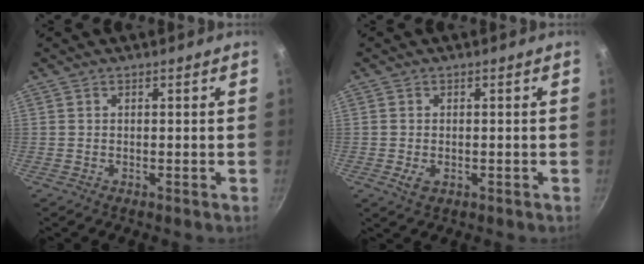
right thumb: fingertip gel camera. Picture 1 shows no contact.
{"total": 2.6, "force": [-0.7, 1.7, 1.8], "torque": [-0.032, -0.005, -0.010]}